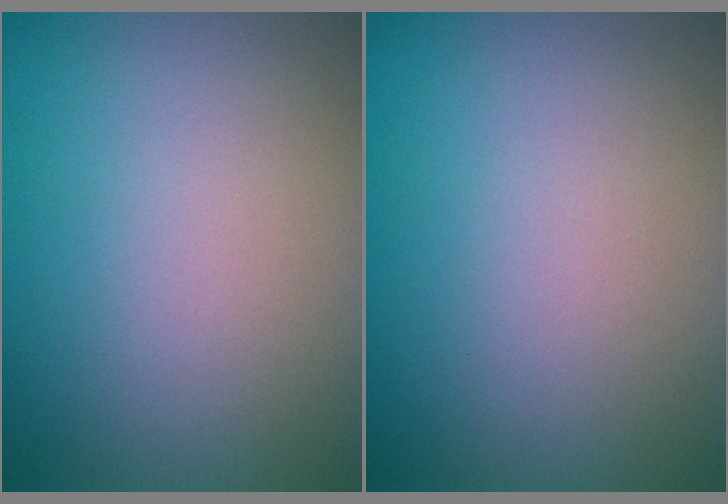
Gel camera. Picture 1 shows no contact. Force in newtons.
{"total": 0.0}